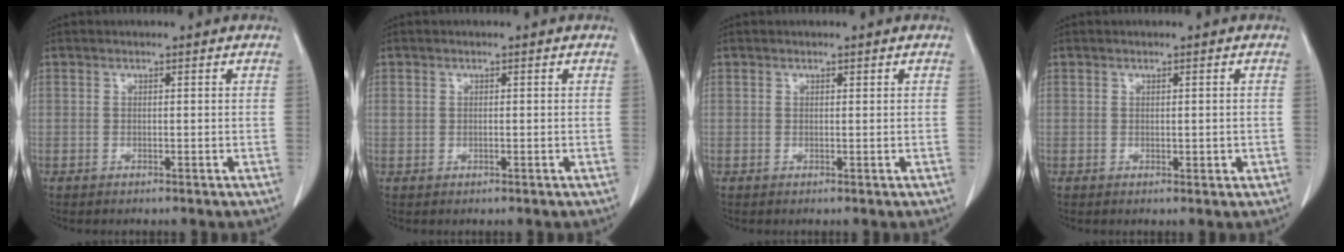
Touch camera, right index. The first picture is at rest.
{"total": 0.7, "force": [0.1, 0.5, 0.5], "torque": [-0.015, 0.009, 0.004]}
{"total": 0.0}
{"total": 1.2, "force": [-0.1, 0.6, 1.0], "torque": [-0.013, -0.001, 0.002]}